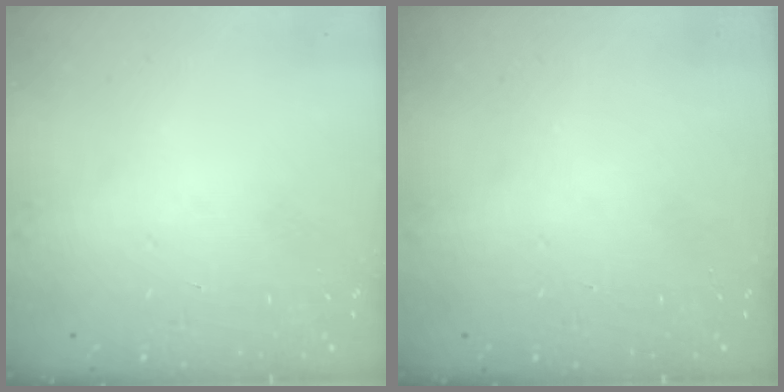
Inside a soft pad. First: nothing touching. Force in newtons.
{"total": 0.0}